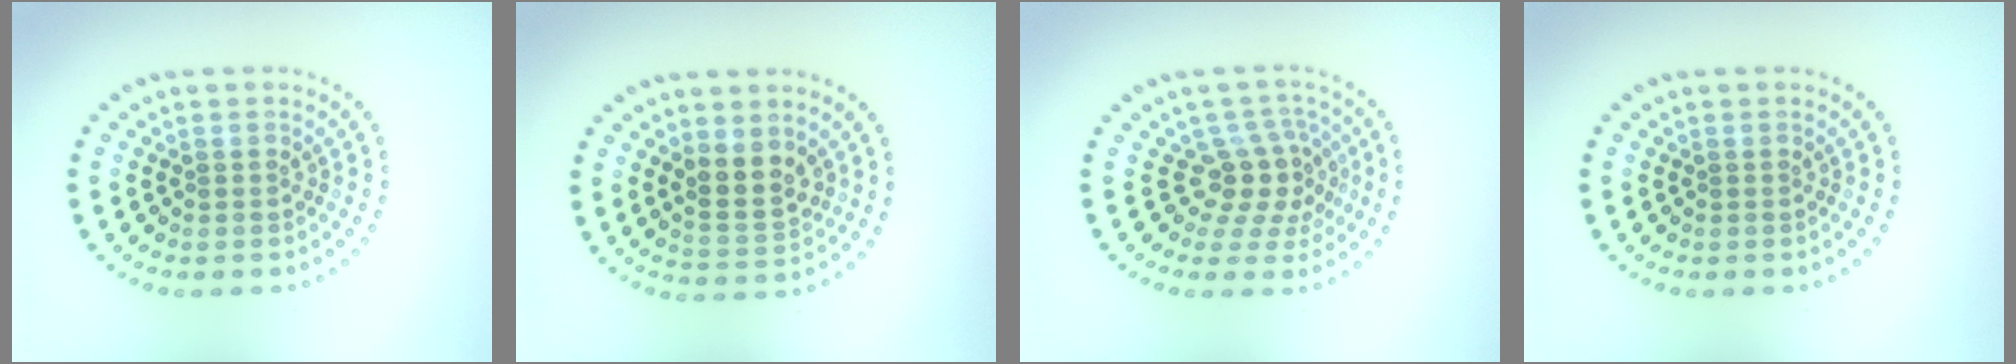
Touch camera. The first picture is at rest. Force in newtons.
{"total": 3.2, "press": 3.0, "slide": 1.1}
{"total": 3.8, "press": 2.6, "slide": 2.7}
{"total": 0.0}